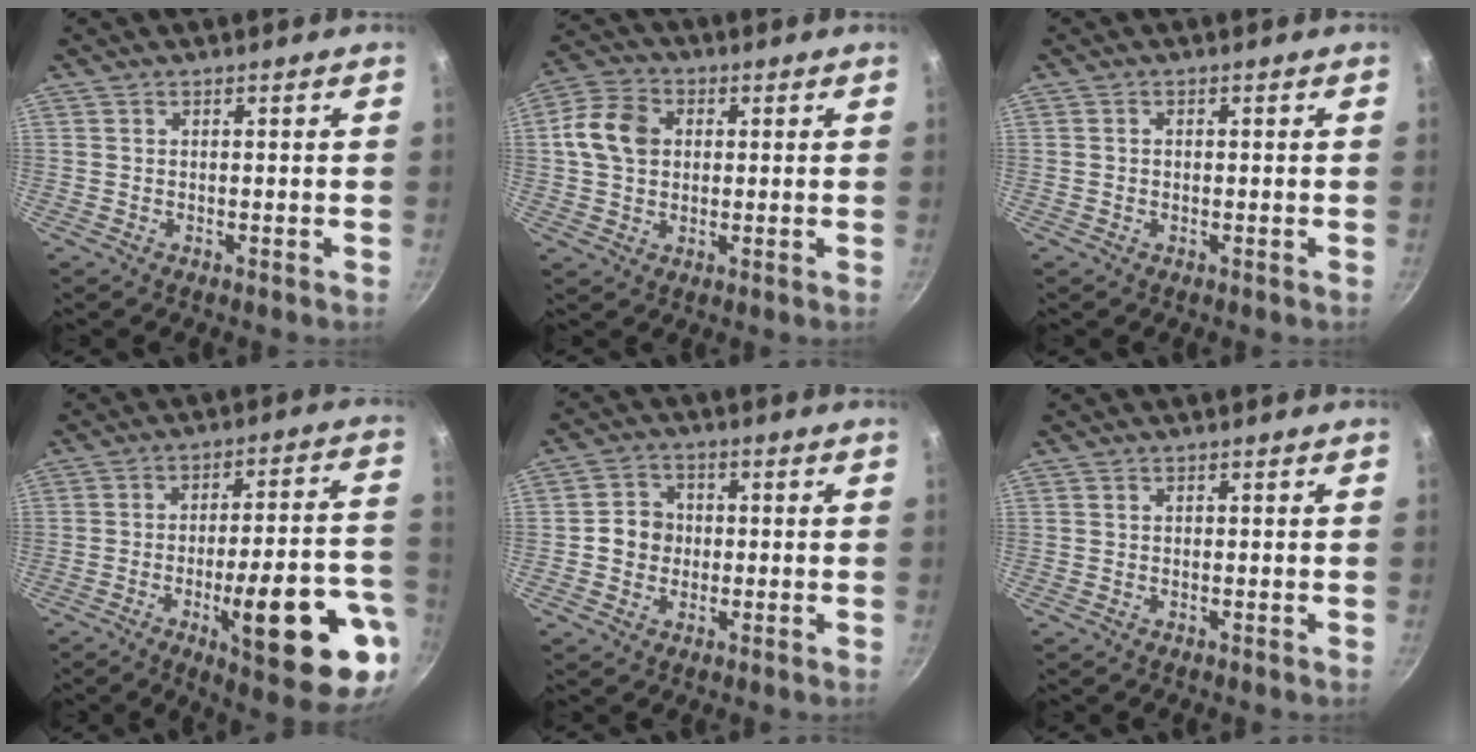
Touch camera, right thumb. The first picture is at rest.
{"total": 9.4, "force": [1.3, 7.3, 5.7], "torque": [-0.092, 0.012, 0.011]}
{"total": 0.5, "force": [-0.1, 0.5, 0.2], "torque": [-0.004, 0.003, -0.001]}
{"total": 21.7, "force": [-7.8, 5.8, 19.3], "torque": [-0.236, 0.024, -0.102]}
{"total": 5.6, "force": [-0.3, 5.1, 2.2], "torque": [-0.005, 0.012, -0.014]}
{"total": 0.0}